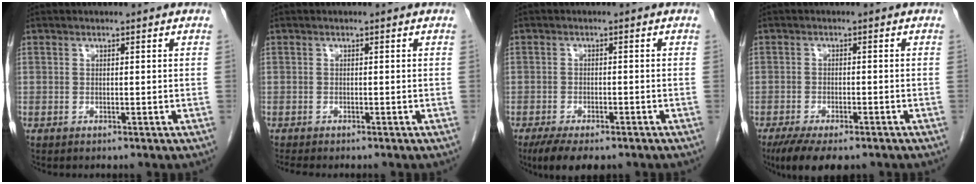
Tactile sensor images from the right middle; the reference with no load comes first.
{"total": 2.6, "force": [-2.3, 0.5, 1.2], "torque": [-0.019, -0.006, -0.032]}
{"total": 7.1, "force": [-5.2, 2.6, 4.1], "torque": [-0.059, -0.009, -0.080]}
{"total": 8.8, "force": [-6.5, 3.1, 5.0], "torque": [-0.074, -0.010, -0.100]}